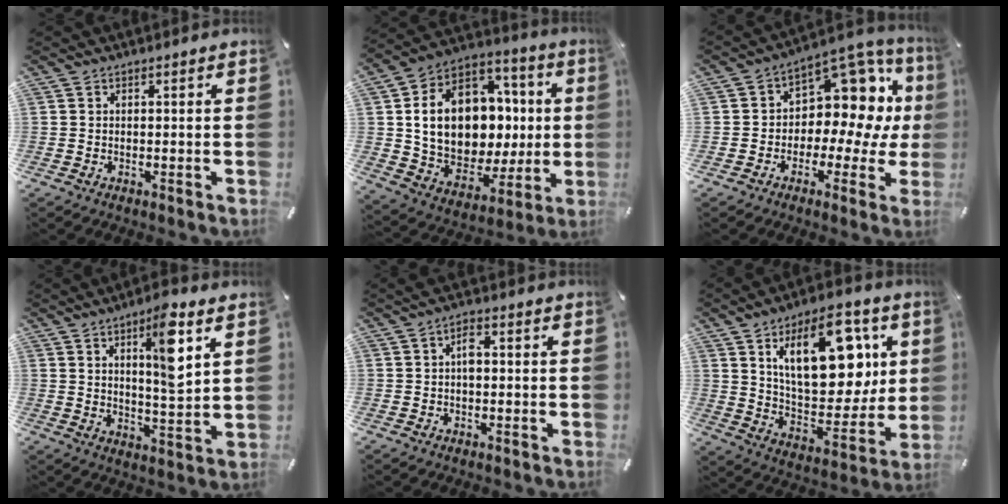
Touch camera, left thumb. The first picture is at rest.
{"total": 18.1, "force": [1.7, 14.3, 11.0], "torque": [-0.201, -0.015, 0.039]}
{"total": 11.1, "force": [3.5, 8.3, 6.4], "torque": [-0.083, -0.046, 0.064]}
{"total": 10.8, "force": [5.0, 2.5, 9.3], "torque": [-0.132, -0.030, 0.073]}
{"total": 3.1, "force": [-0.1, 1.4, 2.8], "torque": [-0.055, 0.009, -0.003]}
{"total": 21.0, "force": [8.4, 11.4, 15.5], "torque": [-0.240, -0.029, 0.142]}